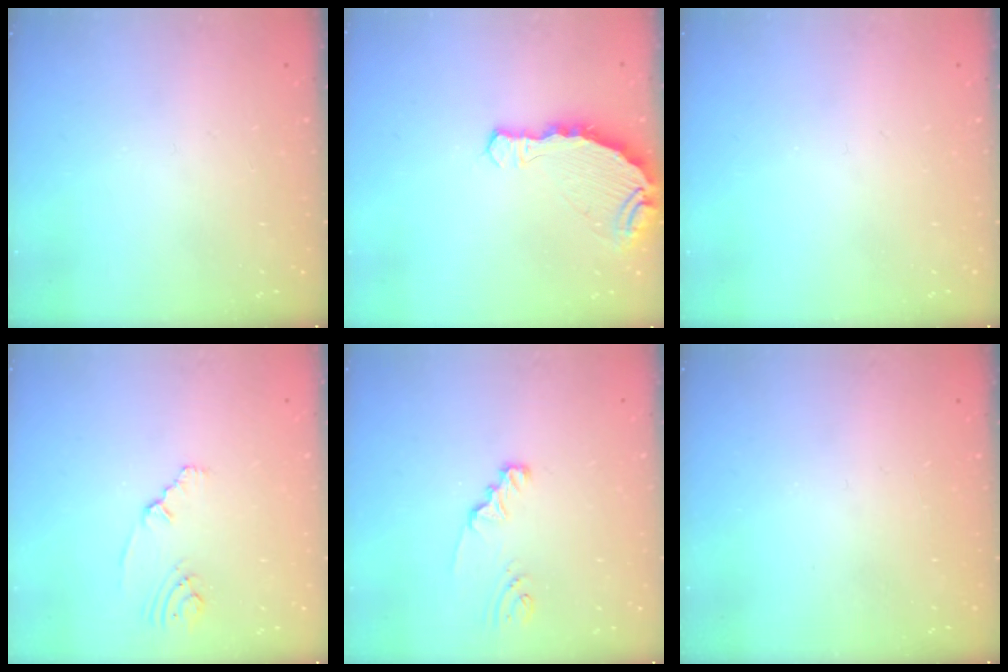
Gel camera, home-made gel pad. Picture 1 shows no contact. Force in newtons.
{"total": 9.2, "press": 8.4, "slide": 3.8}
{"total": 0.0}
{"total": 1.8, "press": 1.7, "slide": 0.7}
{"total": 2.1, "press": 2.1, "slide": 0.2}
{"total": 0.0}